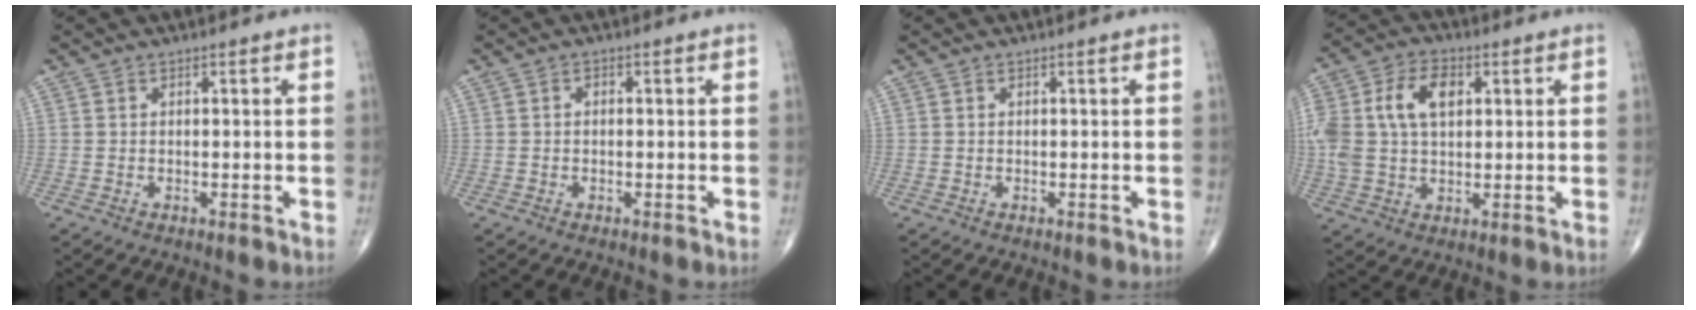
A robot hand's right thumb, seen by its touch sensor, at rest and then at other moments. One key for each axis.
{"total": 0.8, "fx": -0.1, "fy": 0.5, "fz": 0.5, "tx": -0.003, "ty": 0.002, "tz": -0.004}
{"total": 0.0}
{"total": 12.9, "fx": 2.8, "fy": 8.1, "fz": 9.7, "tx": -0.196, "ty": 0.012, "tz": 0.052}